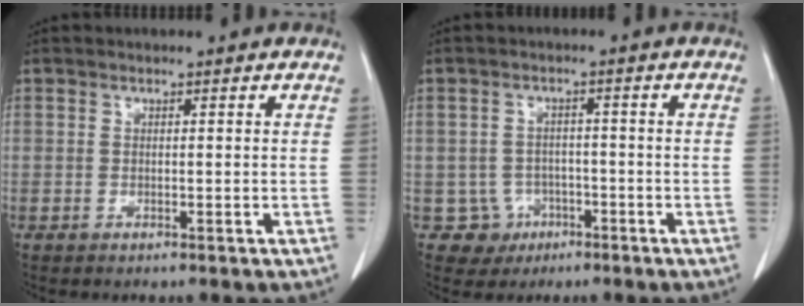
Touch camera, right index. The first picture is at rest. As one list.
[{"total": 4.5, "force": [-1.7, 4.1, -0.2], "torque": [0.010, 0.015, -0.022]}]